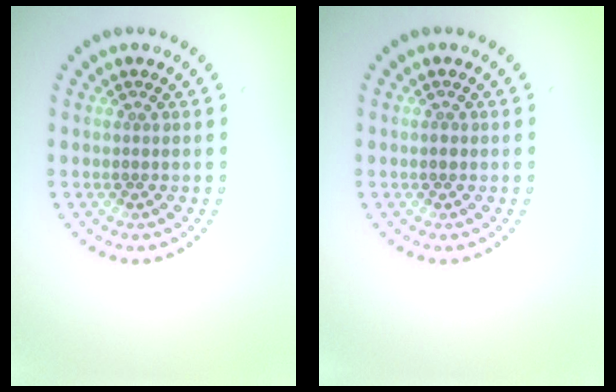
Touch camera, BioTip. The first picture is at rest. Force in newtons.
{"total": 0.7, "press": 0.7, "slide": 0.0}